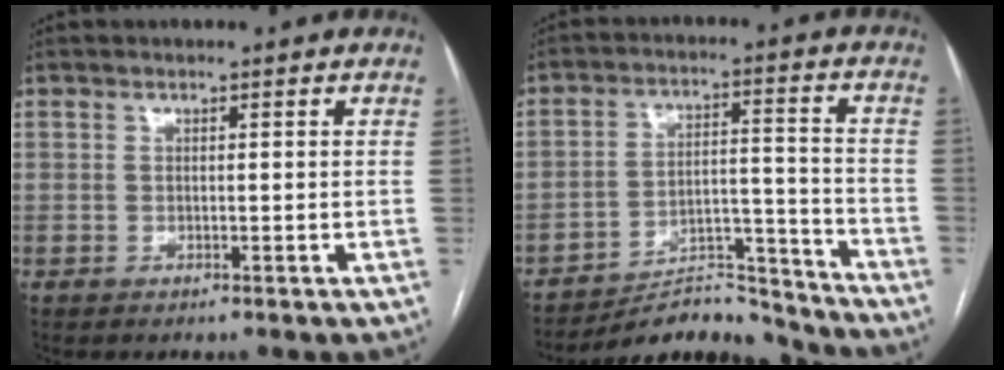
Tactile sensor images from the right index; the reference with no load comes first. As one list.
[{"total": 11.7, "force": [-11.5, 2.2, 0.4], "torque": [0.008, 0.048, -0.180]}]